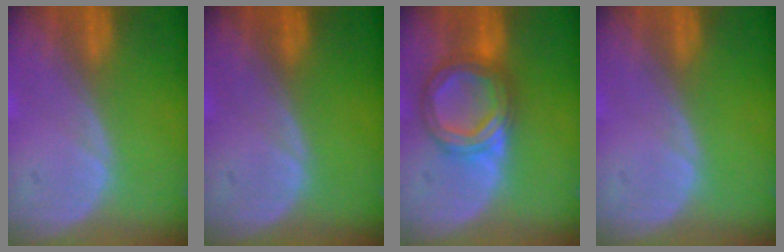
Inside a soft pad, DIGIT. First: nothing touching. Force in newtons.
{"total": 0.0}
{"total": 6.9, "press": 6.8, "slide": 0.5}
{"total": 0.0}